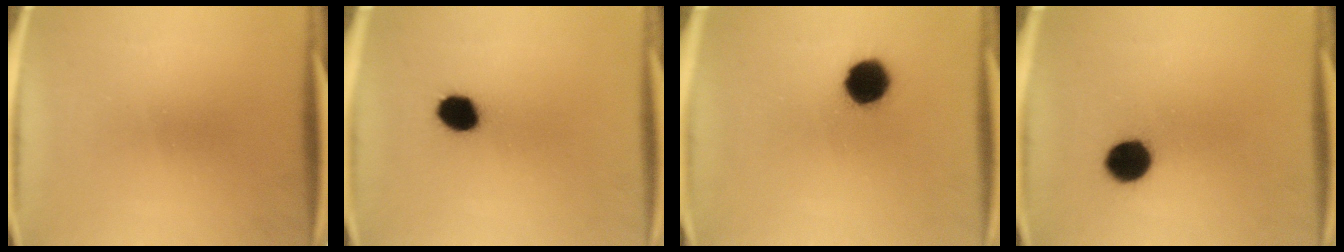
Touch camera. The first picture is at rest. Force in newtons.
{"total": 7.0}
{"total": 9.7}
{"total": 7.9}